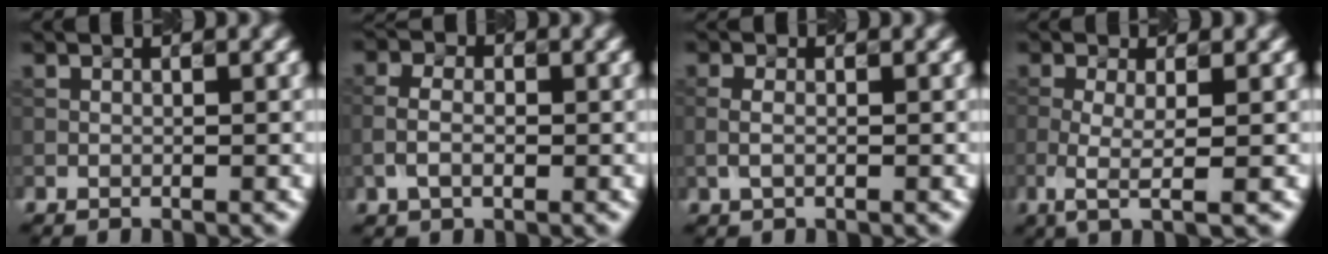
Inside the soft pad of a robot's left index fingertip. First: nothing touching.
{"total": 2.3, "force": [-0.5, 1.5, 1.6], "torque": [-0.037, 0.007, -0.013]}
{"total": 1.0, "force": [-0.2, 0.6, 0.8], "torque": [-0.024, 0.003, -0.005]}
{"total": 3.3, "force": [-0.9, 0.8, 3.1], "torque": [-0.063, -0.003, -0.020]}